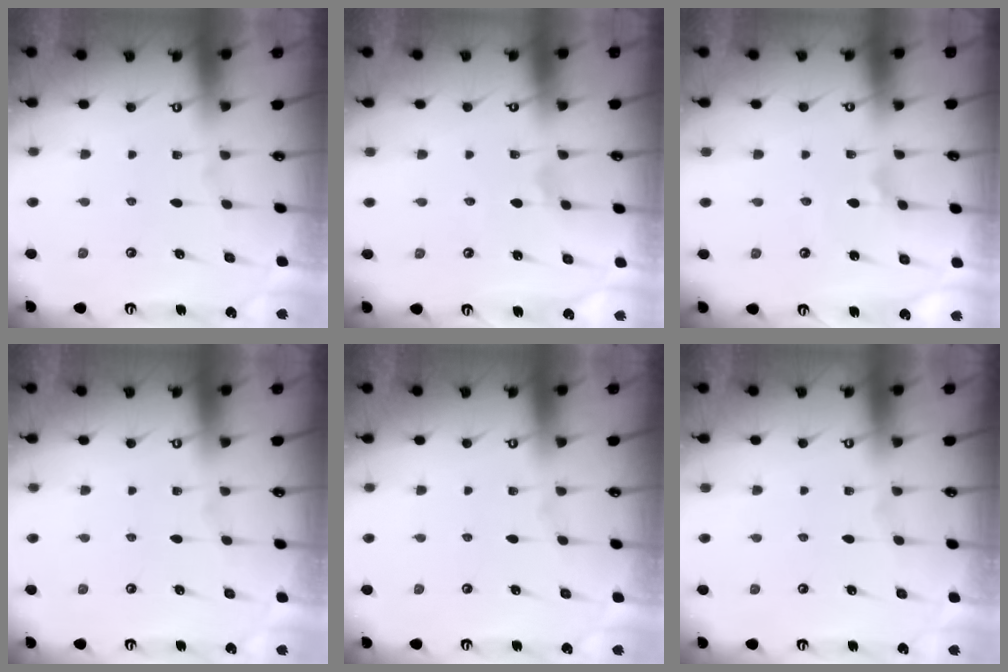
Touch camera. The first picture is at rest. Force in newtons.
{"total": 1.3, "press": 1.3, "slide": 0.1}
{"total": 2.4, "press": 2.4, "slide": 0.5}
{"total": 0.0}
{"total": 0.0}
{"total": 0.0}